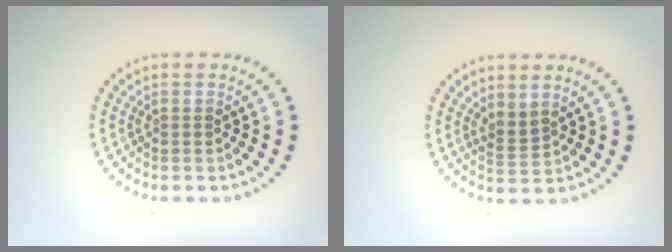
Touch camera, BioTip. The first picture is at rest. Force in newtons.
{"total": 1.7, "press": 1.3, "slide": 1.2}